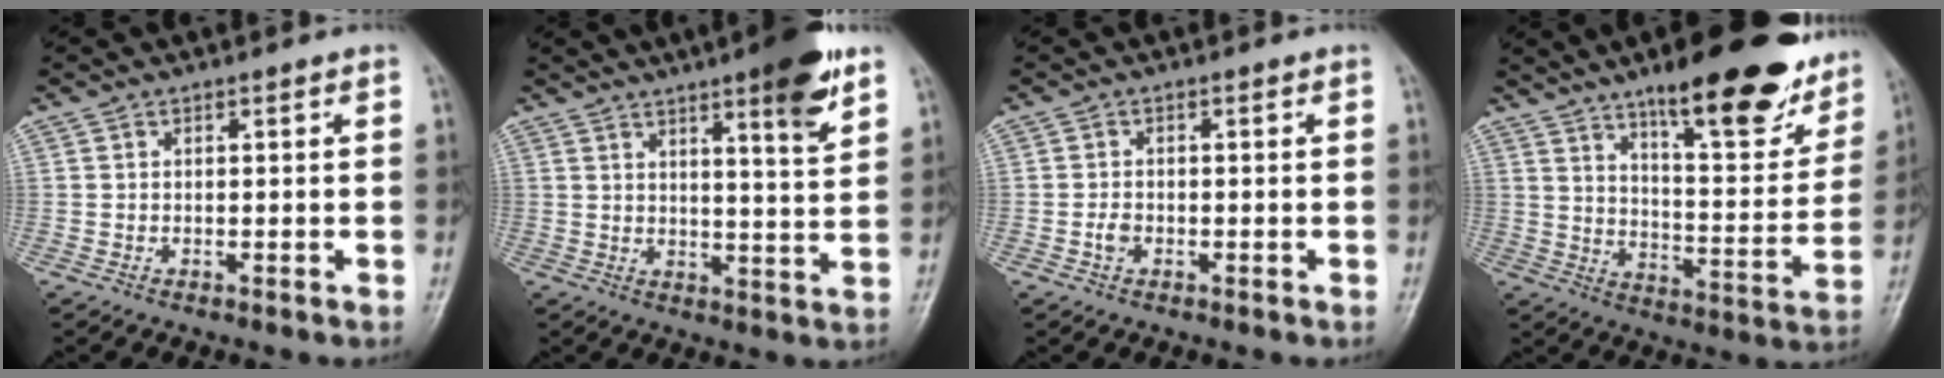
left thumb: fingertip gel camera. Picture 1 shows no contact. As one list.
[{"total": 10.6, "force": [6.4, 1.6, 8.3], "torque": [-0.105, -0.036, 0.087]}, {"total": 1.6, "force": [-0.6, 1.1, 0.9], "torque": [-0.015, 0.002, -0.013]}, {"total": 23.6, "force": [15.4, 6.9, 16.5], "torque": [-0.184, -0.066, 0.227]}]